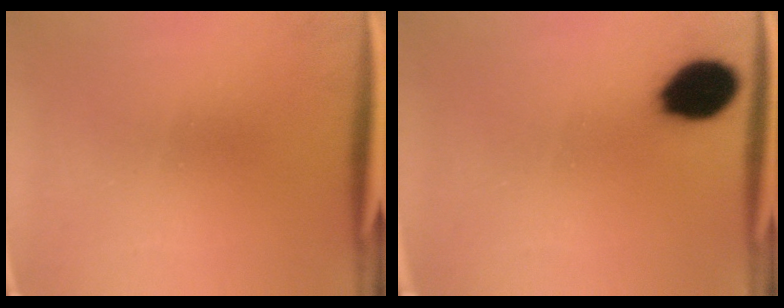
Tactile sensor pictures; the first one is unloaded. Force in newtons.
{"total": 11.8}